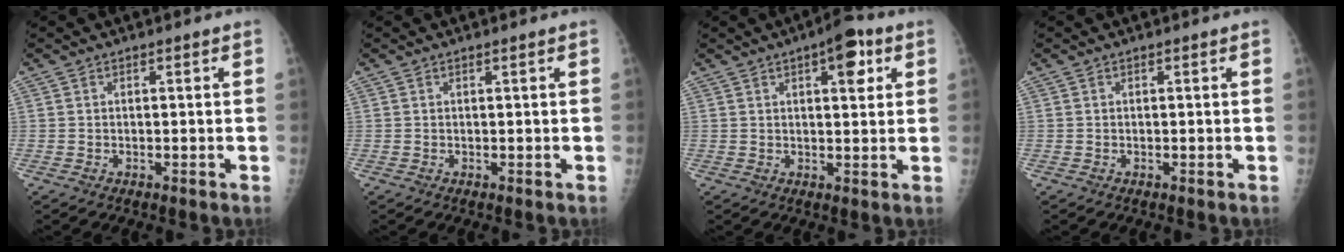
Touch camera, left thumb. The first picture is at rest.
{"total": 0.0}
{"total": 7.1, "force": [3.1, 2.8, 5.7], "torque": [-0.059, -0.006, 0.037]}
{"total": 0.0}